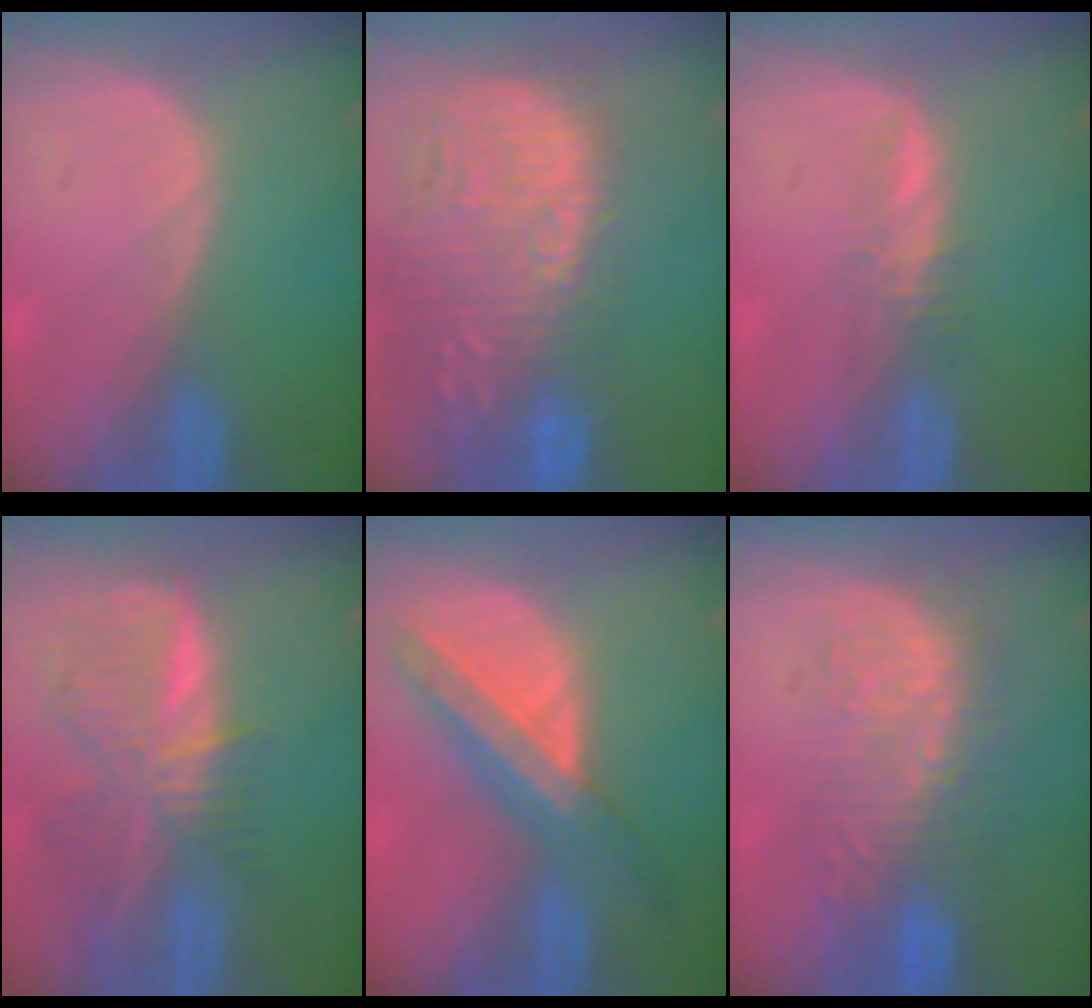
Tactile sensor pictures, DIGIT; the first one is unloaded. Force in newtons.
{"total": 16.0, "press": 13.2, "slide": 9.0}
{"total": 2.0, "press": 1.8, "slide": 0.6}
{"total": 9.1, "press": 7.9, "slide": 4.4}
{"total": 8.6, "press": 7.4, "slide": 4.5}
{"total": 8.9, "press": 8.8, "slide": 1.5}